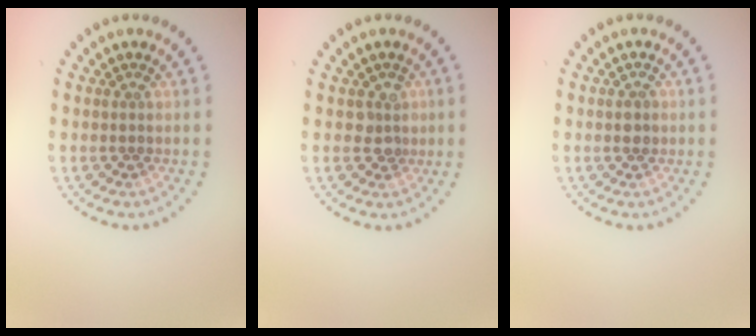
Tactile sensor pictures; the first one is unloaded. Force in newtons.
{"total": 1.7, "press": 1.6, "slide": 0.6}
{"total": 1.2, "press": 1.2, "slide": 0.1}